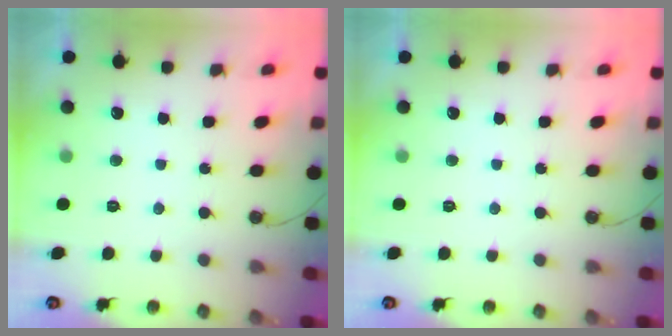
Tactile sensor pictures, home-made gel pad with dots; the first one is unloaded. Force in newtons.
{"total": 0.0}